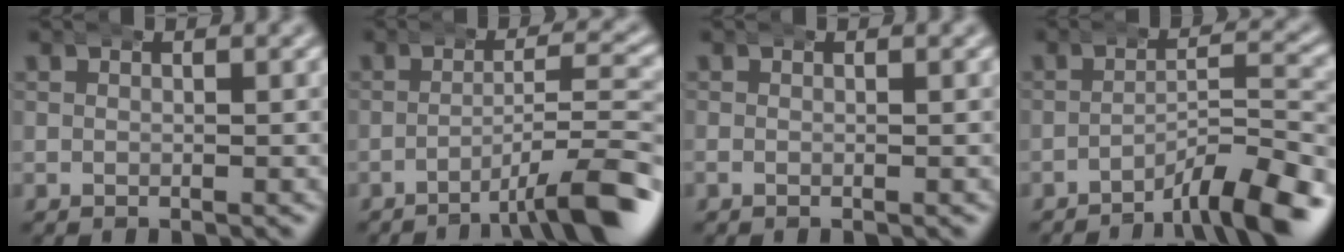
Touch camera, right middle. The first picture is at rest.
{"total": 5.9, "force": [-3.8, 0.4, 4.5], "torque": [-0.058, 0.001, -0.060]}
{"total": 0.6, "force": [-0.4, 0.3, 0.2], "torque": [-0.006, -0.001, -0.007]}
{"total": 6.7, "force": [-5.3, 1.1, 4.0], "torque": [-0.047, -0.002, -0.081]}